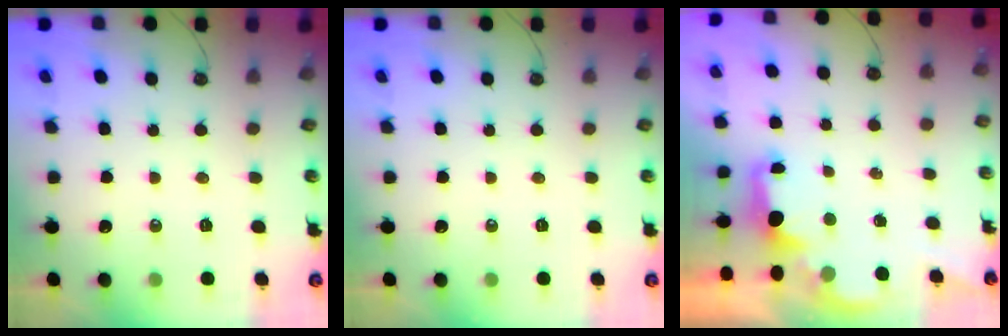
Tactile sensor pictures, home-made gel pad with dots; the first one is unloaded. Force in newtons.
{"total": 0.0}
{"total": 2.2, "press": 2.1, "slide": 0.7}